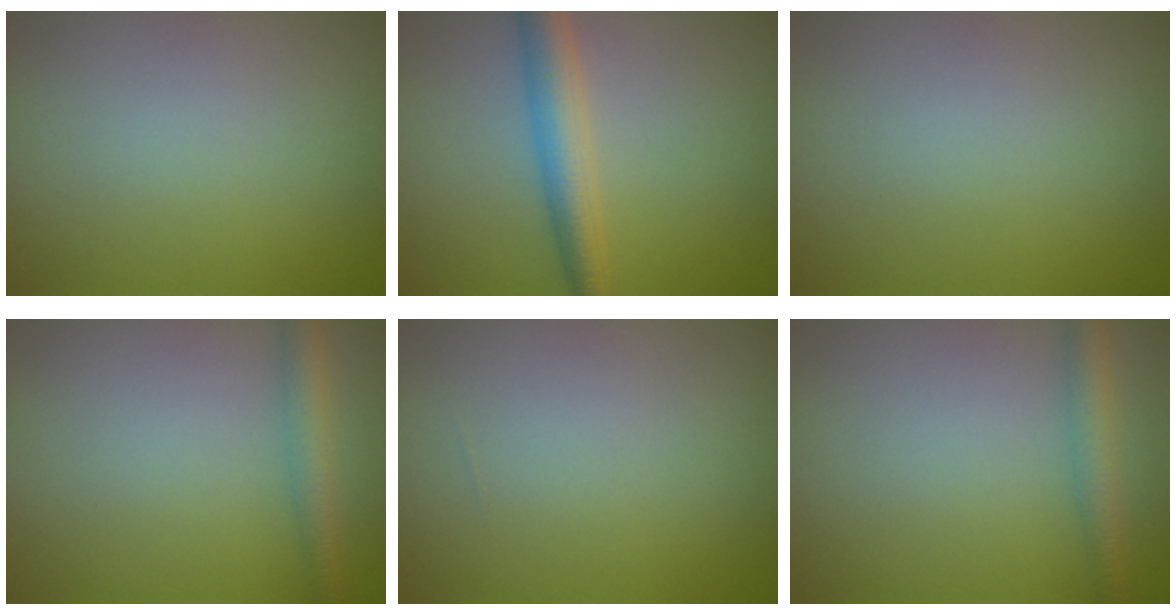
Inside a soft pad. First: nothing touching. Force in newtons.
{"total": 4.2, "press": 4.2, "slide": 0.1}
{"total": 0.0}
{"total": 2.9, "press": 2.9, "slide": 0.1}
{"total": 0.0}
{"total": 2.9, "press": 2.9, "slide": 0.1}